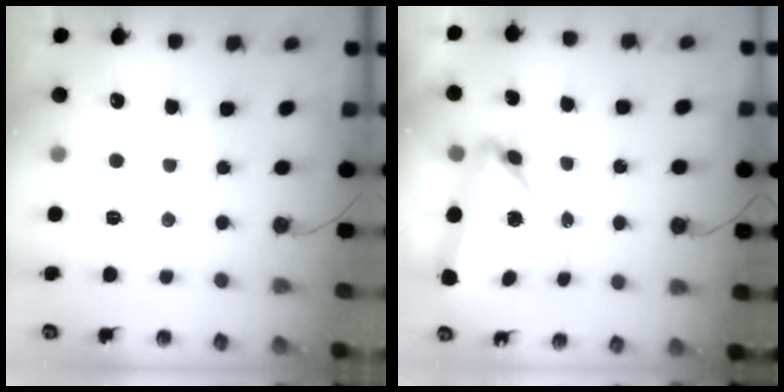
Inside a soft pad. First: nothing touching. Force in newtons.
{"total": 5.8, "press": 5.8, "slide": 0.6}